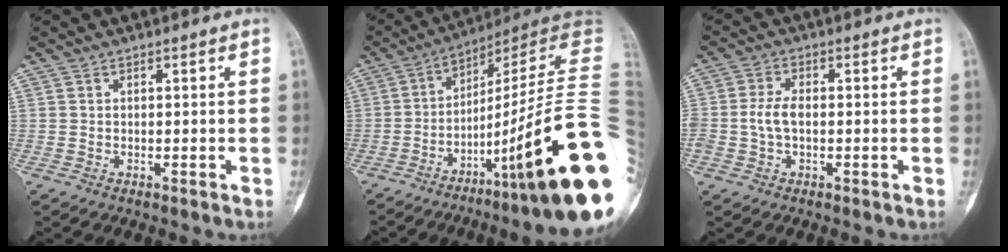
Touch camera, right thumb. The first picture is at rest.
{"total": 28.8, "force": [-6.8, 3.9, 27.7], "torque": [-0.330, 0.031, -0.105]}
{"total": 4.2, "force": [-0.5, 2.3, 3.4], "torque": [-0.078, 0.010, -0.011]}